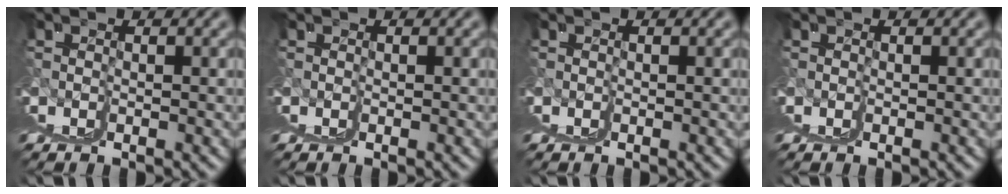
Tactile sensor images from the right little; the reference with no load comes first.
{"total": 0.0}
{"total": 0.0}
{"total": 0.0}